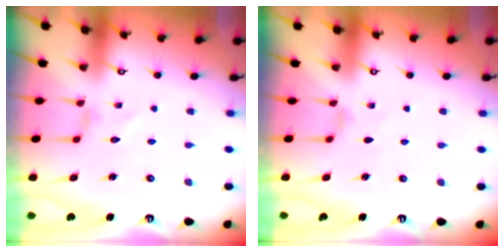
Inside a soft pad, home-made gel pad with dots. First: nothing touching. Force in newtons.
{"total": 0.0}